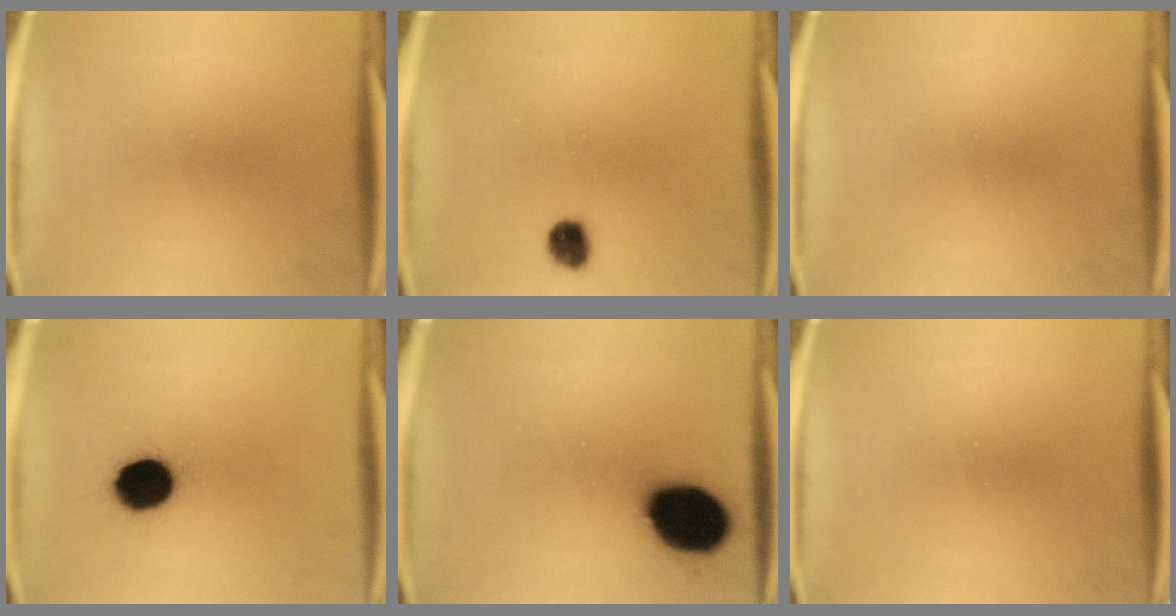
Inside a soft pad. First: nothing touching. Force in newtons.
{"total": 4.2}
{"total": 0.0}
{"total": 12.4}
{"total": 18.7}
{"total": 0.0}